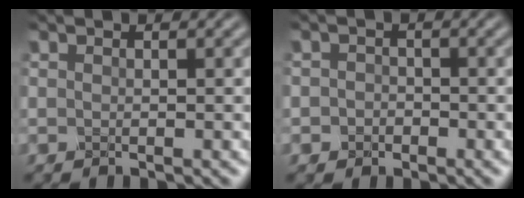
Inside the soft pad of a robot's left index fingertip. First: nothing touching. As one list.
[{"total": 1.3, "force": [-0.4, 1.2, 0.3], "torque": [0.012, 0.000, -0.014]}]